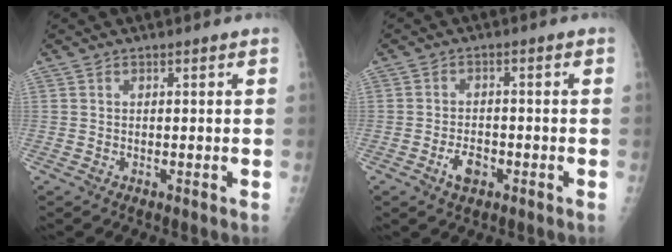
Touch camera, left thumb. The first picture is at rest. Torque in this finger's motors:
{"motor_torque": [-0.63, 0.64, 0.29, 0.18, 0.02]}